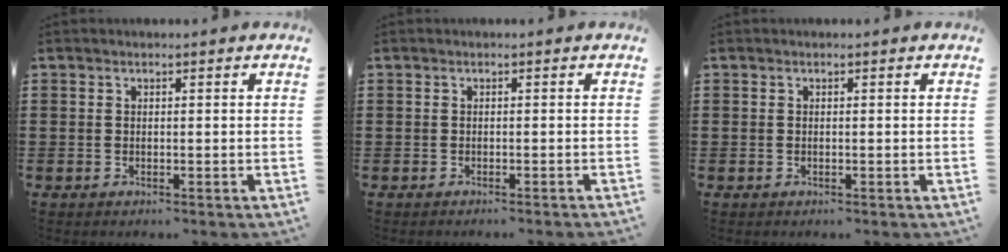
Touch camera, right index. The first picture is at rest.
{"total": 0.8, "force": [-0.8, -0.3, 0.1], "torque": [-0.002, -0.002, -0.015]}
{"total": 0.0}